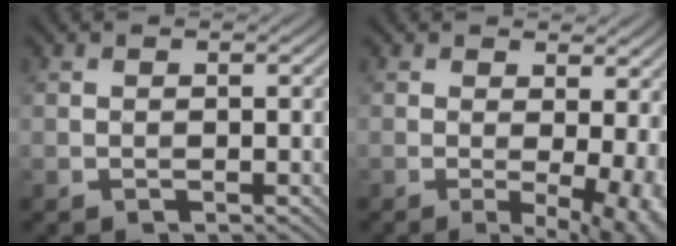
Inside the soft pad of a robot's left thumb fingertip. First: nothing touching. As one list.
[{"total": 8.5, "force": [-0.6, 2.9, 8.0], "torque": [-0.087, -0.001, 0.004]}]